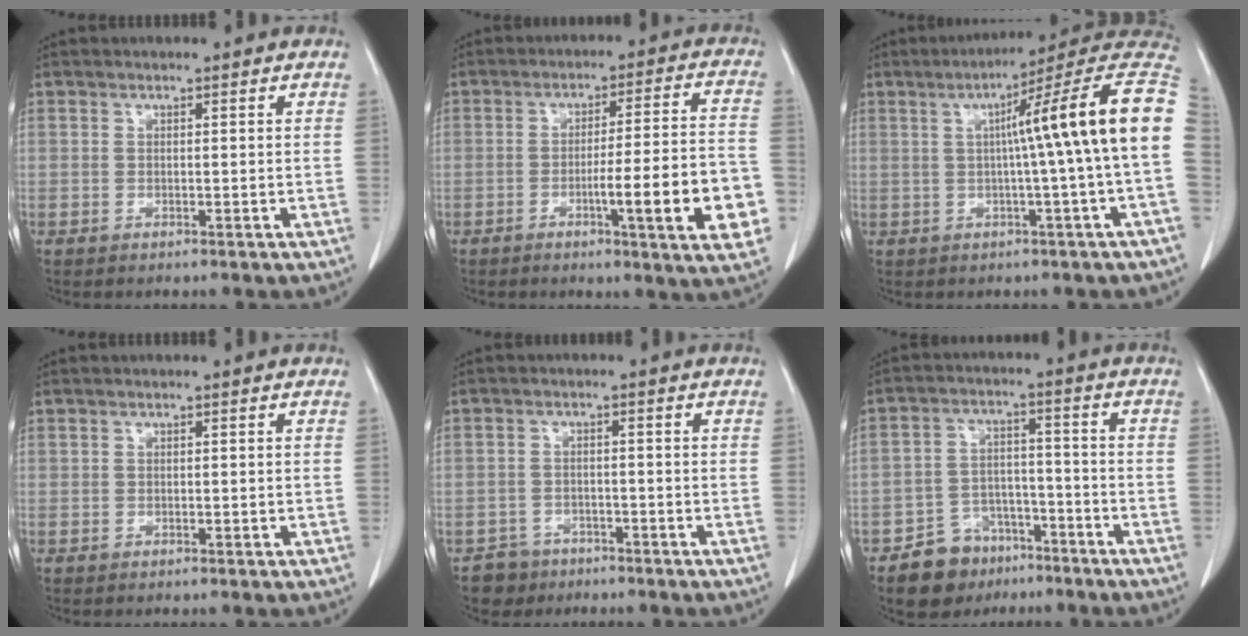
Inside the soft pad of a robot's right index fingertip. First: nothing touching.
{"total": 14.6, "force": [-4.6, 0.8, 13.9], "torque": [-0.162, 0.004, -0.059]}
{"total": 16.6, "force": [1.7, -1.3, 16.5], "torque": [-0.213, 0.033, 0.014]}
{"total": 0.0}
{"total": 3.8, "force": [-2.5, 2.7, -0.6], "torque": [0.011, 0.012, -0.041]}
{"total": 7.7, "force": [-5.3, 5.3, 1.6], "torque": [-0.027, 0.015, -0.082]}